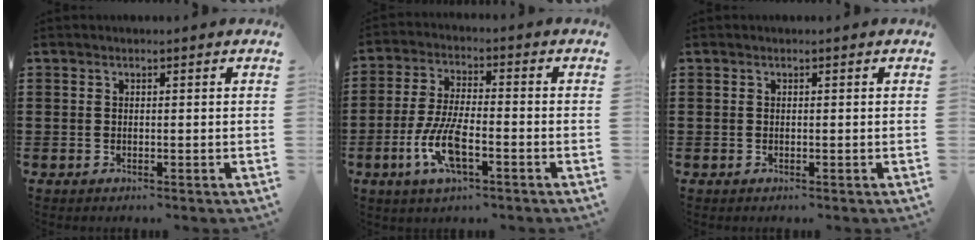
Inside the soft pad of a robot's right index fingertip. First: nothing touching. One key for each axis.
{"total": 8.6, "fx": -3.2, "fy": 2.8, "fz": 7.4, "tx": -0.166, "ty": -0.011, "tz": -0.062}
{"total": 0.0}